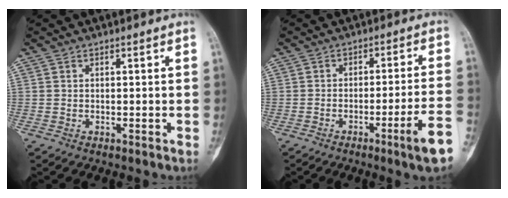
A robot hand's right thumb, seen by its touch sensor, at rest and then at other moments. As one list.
[{"total": 9.0, "force": [-4.6, -0.2, 7.8], "torque": [-0.117, 0.018, -0.066]}]